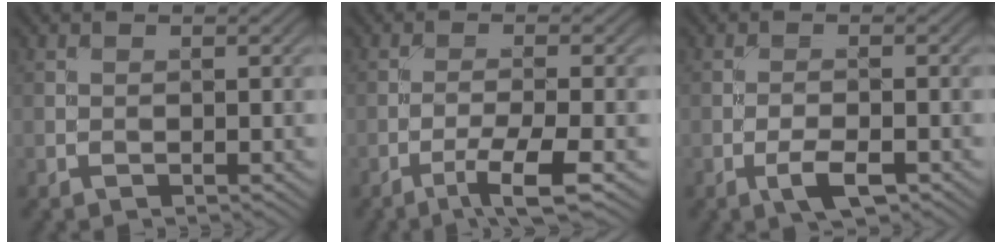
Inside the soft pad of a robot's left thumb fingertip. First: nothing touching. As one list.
[{"total": 4.9, "force": [-2.7, 0.5, 4.1], "torque": [-0.070, 0.004, -0.053]}, {"total": 3.3, "force": [-1.7, 1.0, 2.6], "torque": [-0.051, 0.000, -0.033]}]